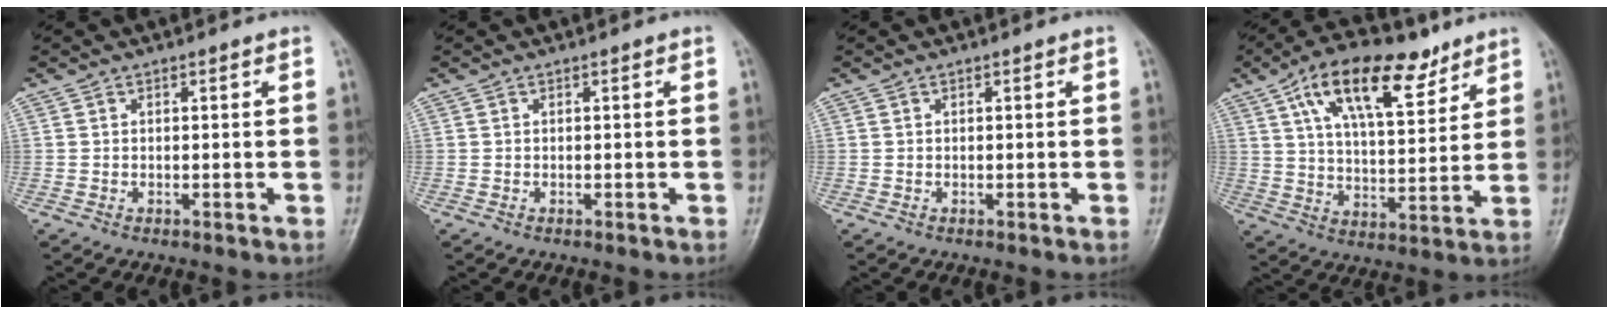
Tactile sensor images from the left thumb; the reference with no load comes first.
{"total": 0.0}
{"total": 0.0}
{"total": 17.0, "force": [9.3, 7.7, 12.0], "torque": [-0.165, -0.026, 0.157]}